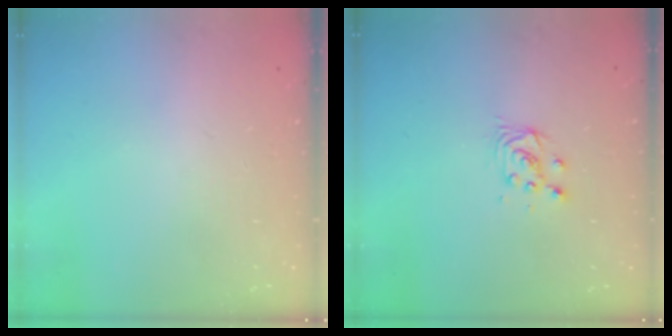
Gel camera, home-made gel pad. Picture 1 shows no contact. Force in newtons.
{"total": 3.9, "press": 3.8, "slide": 0.4}